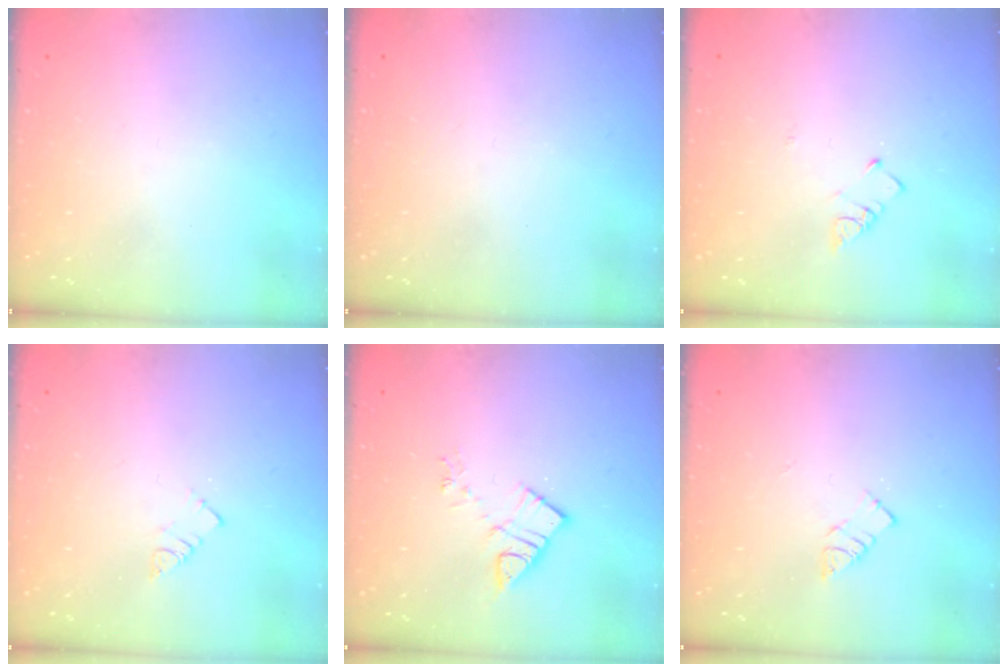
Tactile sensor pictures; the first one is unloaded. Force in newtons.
{"total": 0.0}
{"total": 2.6, "press": 2.6, "slide": 0.5}
{"total": 3.2, "press": 3.2, "slide": 0.0}
{"total": 7.9, "press": 7.9, "slide": 0.4}
{"total": 5.1, "press": 5.1, "slide": 0.2}